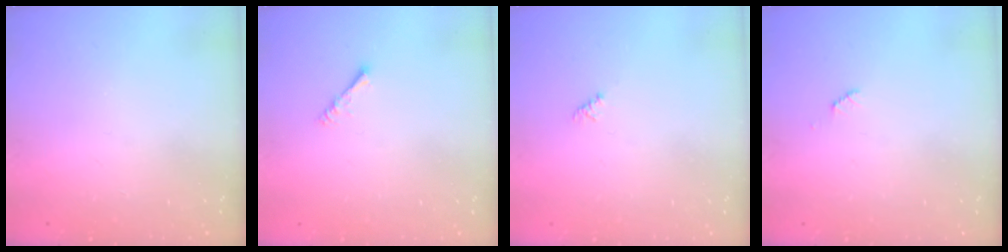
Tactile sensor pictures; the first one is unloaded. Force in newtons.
{"total": 1.4, "press": 1.3, "slide": 0.3}
{"total": 1.1, "press": 1.1, "slide": 0.3}
{"total": 2.5, "press": 2.5, "slide": 0.4}